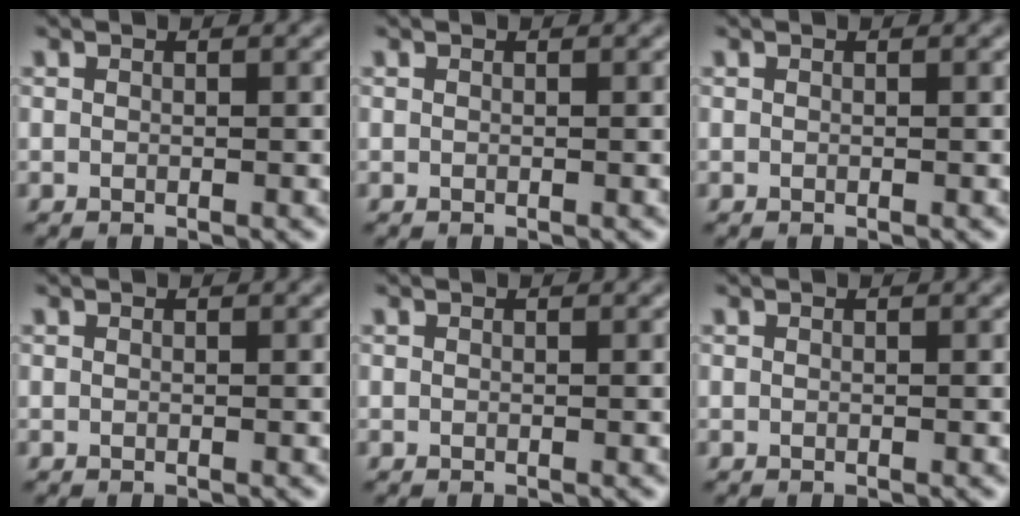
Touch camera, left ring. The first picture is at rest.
{"total": 0.0}
{"total": 0.0}
{"total": 0.0}
{"total": 0.0}
{"total": 0.0}